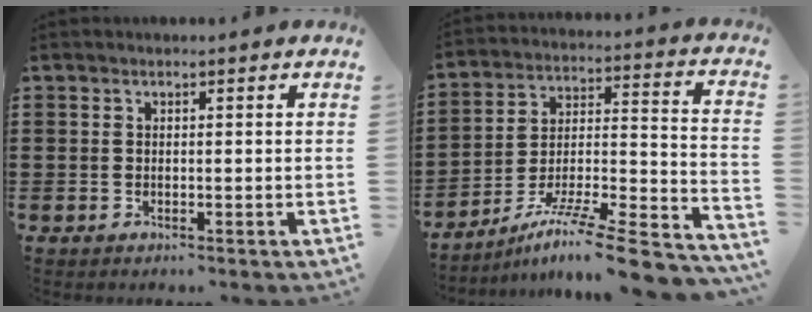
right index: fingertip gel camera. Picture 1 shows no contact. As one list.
[{"total": 10.4, "force": [-7.7, 0.0, 6.9], "torque": [-0.114, -0.006, -0.150]}]